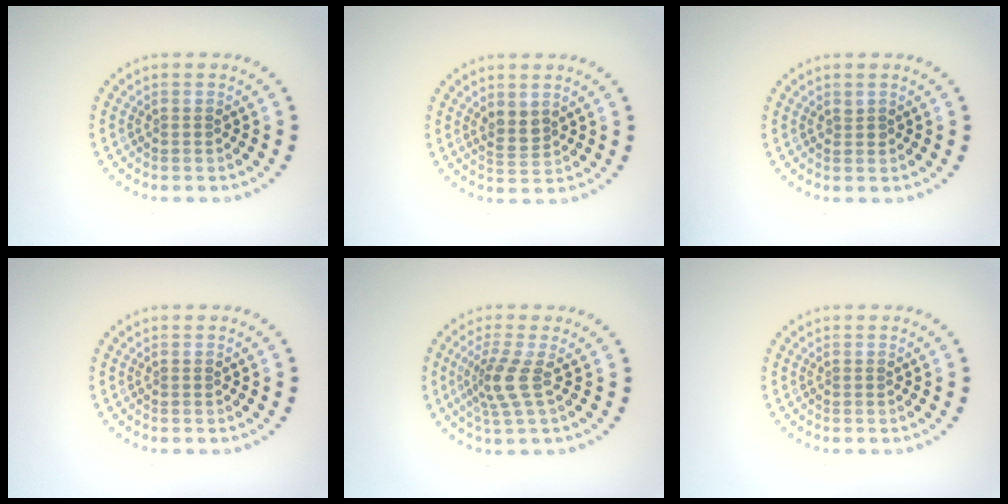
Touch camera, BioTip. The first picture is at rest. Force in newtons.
{"total": 1.7, "press": 1.6, "slide": 0.7}
{"total": 0.6, "press": 0.4, "slide": 0.4}
{"total": 0.0}
{"total": 2.8, "press": 2.0, "slide": 2.0}
{"total": 0.0}